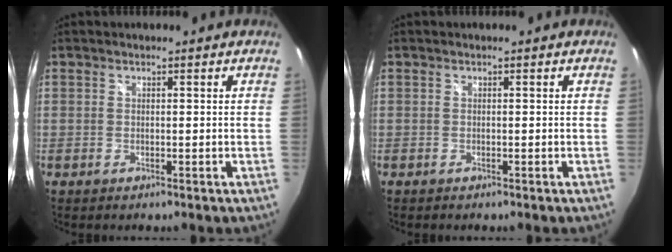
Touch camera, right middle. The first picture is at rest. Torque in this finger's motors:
{"motor_torque": [-0.23, 0.07, 0.03, 0.00]}